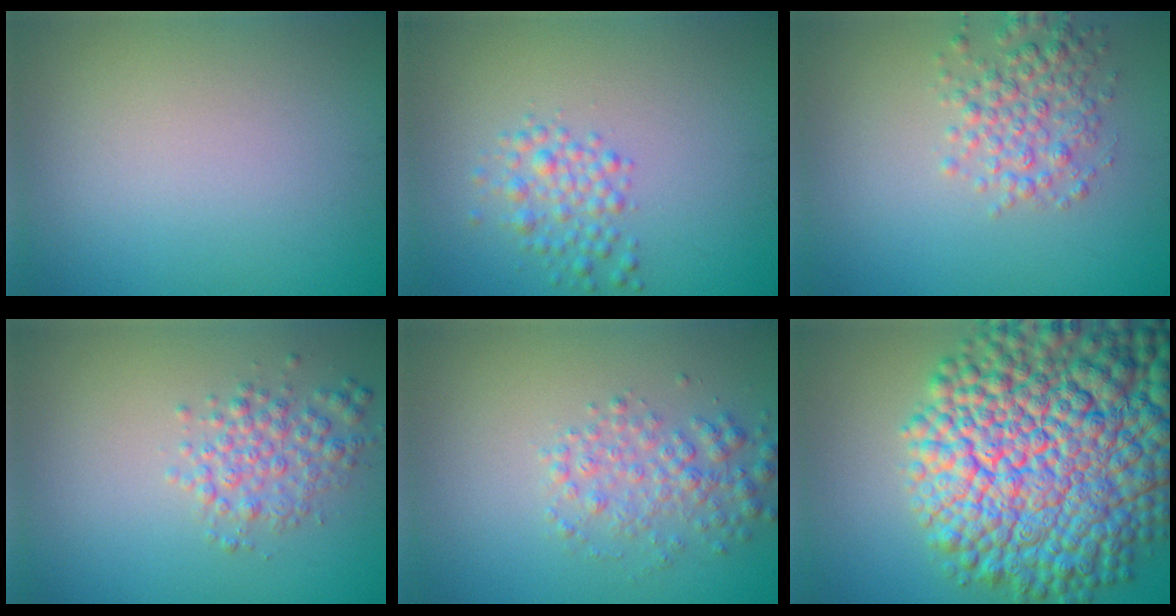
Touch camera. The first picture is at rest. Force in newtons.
{"total": 2.3, "press": 2.3, "slide": 0.0}
{"total": 3.5, "press": 3.5, "slide": 0.1}
{"total": 2.8, "press": 2.8, "slide": 0.1}
{"total": 2.9, "press": 2.9, "slide": 0.1}
{"total": 18.6, "press": 18.6, "slide": 0.6}